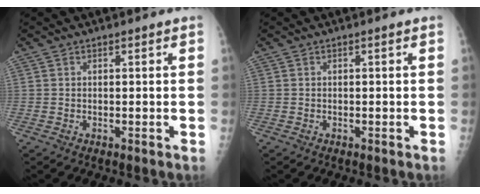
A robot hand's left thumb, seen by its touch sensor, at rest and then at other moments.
{"total": 0.0}